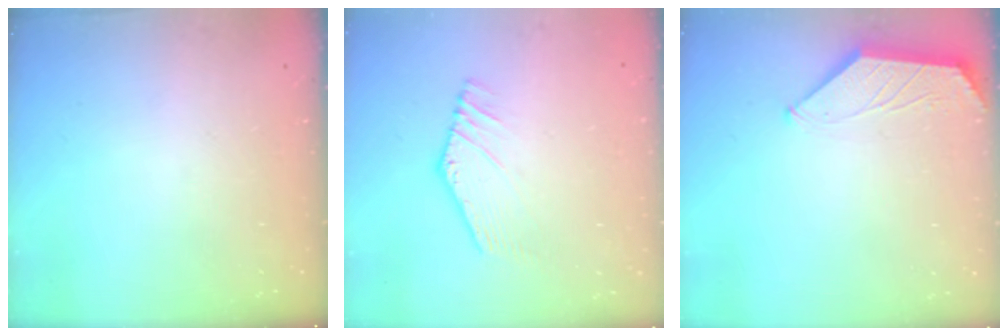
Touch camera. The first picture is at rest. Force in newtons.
{"total": 3.4, "press": 3.4, "slide": 0.5}
{"total": 0.0}